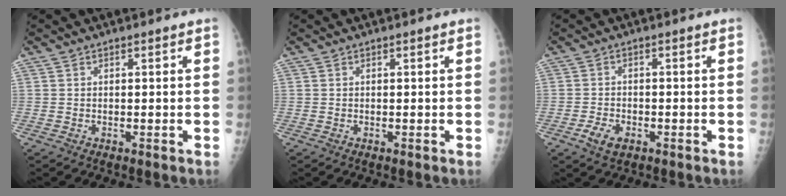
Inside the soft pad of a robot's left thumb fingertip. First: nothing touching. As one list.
[{"total": 0.0}, {"total": 4.0, "force": [-2.0, 2.3, 2.5], "torque": [-0.047, 0.007, -0.035]}]